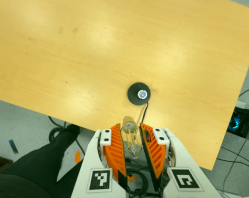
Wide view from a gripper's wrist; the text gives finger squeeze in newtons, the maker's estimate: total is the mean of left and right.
{"total": 10.3, "left": 10.5, "right": 10.2}